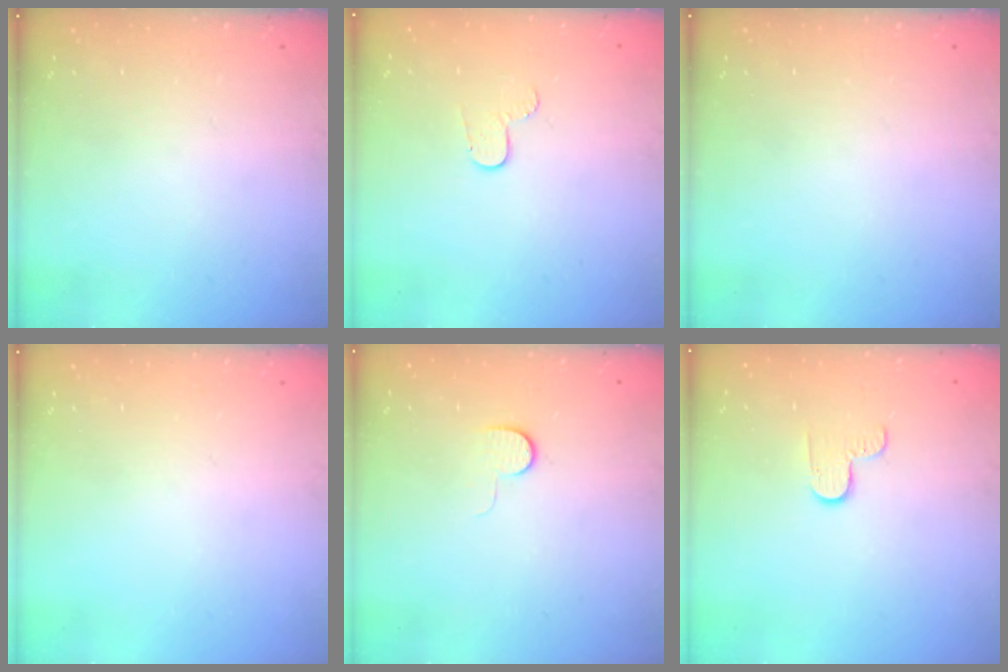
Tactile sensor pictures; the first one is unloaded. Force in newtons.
{"total": 5.1, "press": 5.1, "slide": 0.5}
{"total": 0.0}
{"total": 0.0}
{"total": 4.8, "press": 4.7, "slide": 0.5}
{"total": 3.8, "press": 3.8, "slide": 0.4}